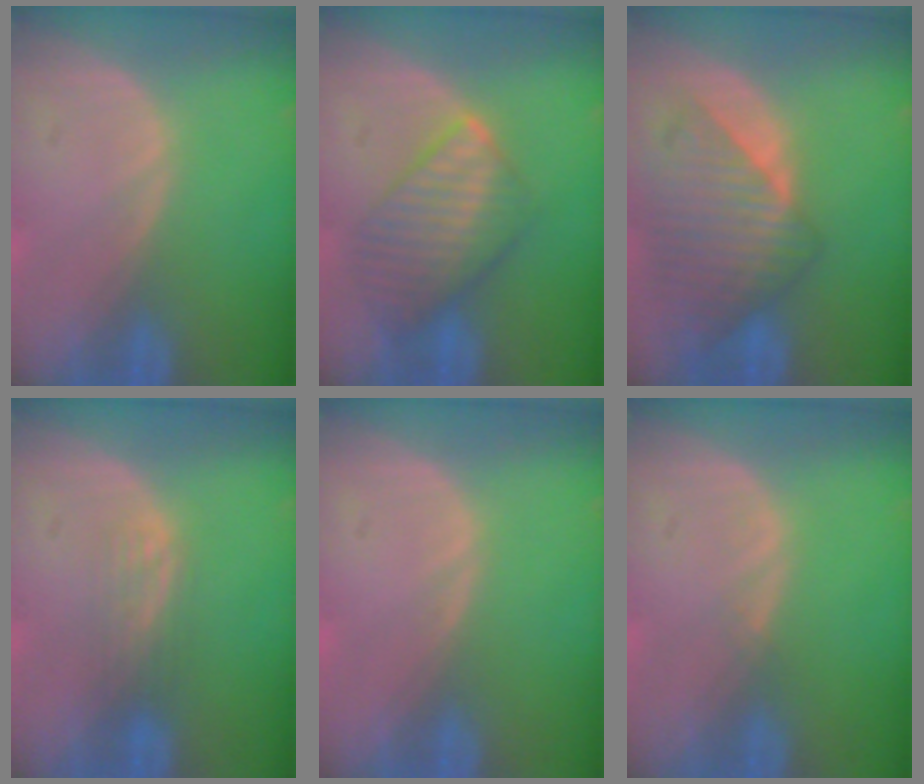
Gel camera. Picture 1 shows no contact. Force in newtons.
{"total": 7.1, "press": 7.1, "slide": 0.3}
{"total": 8.9, "press": 8.1, "slide": 3.8}
{"total": 2.4, "press": 2.3, "slide": 0.4}
{"total": 0.5, "press": 0.1, "slide": 0.5}
{"total": 0.5, "press": 0.5, "slide": 0.1}